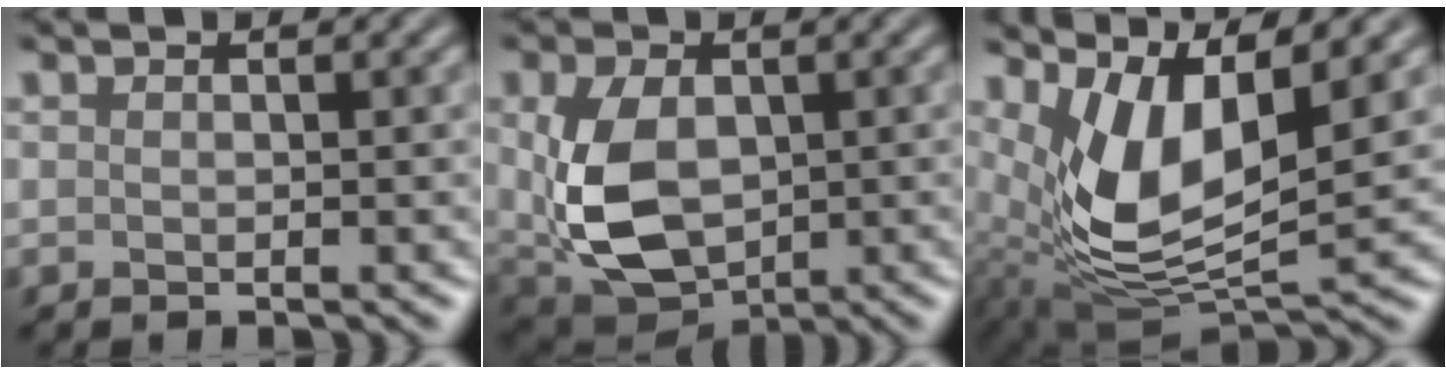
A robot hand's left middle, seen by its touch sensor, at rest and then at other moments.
{"total": 8.3, "force": [0.0, 5.4, 6.3], "torque": [-0.145, -0.011, 0.011]}
{"total": 8.9, "force": [3.4, 3.6, 7.4], "torque": [-0.157, -0.009, 0.067]}